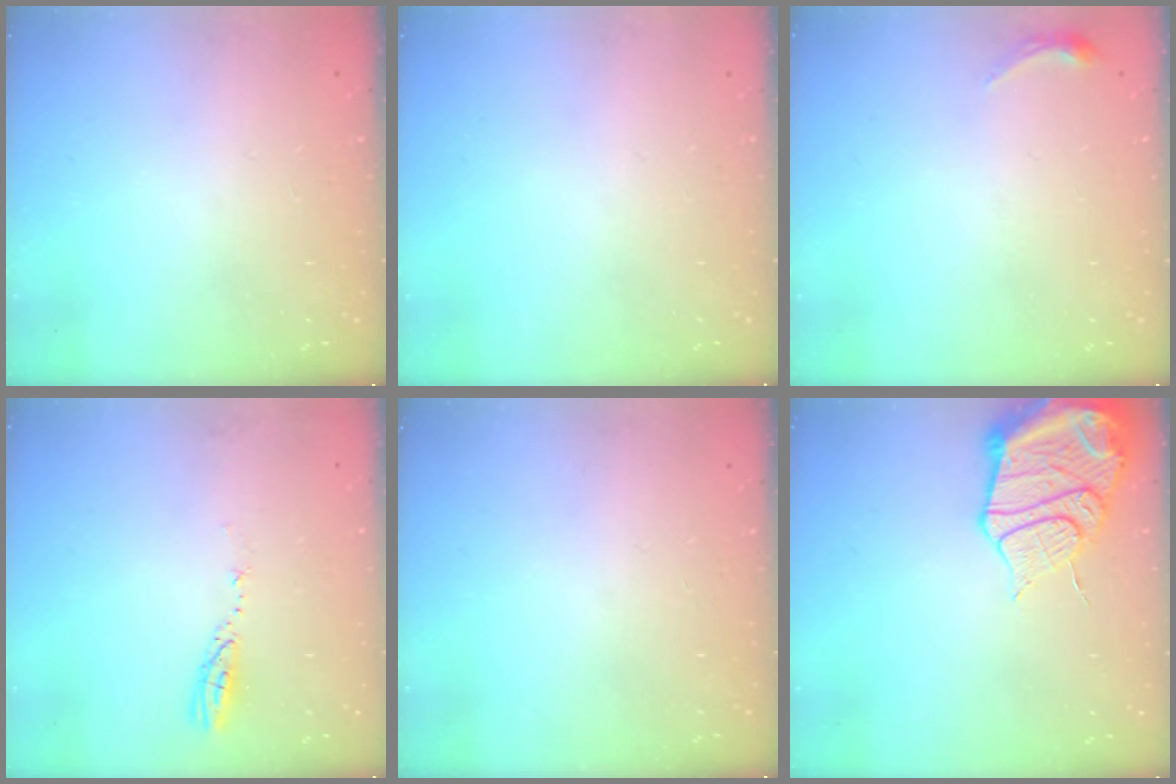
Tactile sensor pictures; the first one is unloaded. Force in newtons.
{"total": 0.0}
{"total": 3.9, "press": 3.8, "slide": 0.7}
{"total": 3.7, "press": 3.6, "slide": 0.3}
{"total": 0.0}
{"total": 17.2, "press": 17.1, "slide": 1.7}